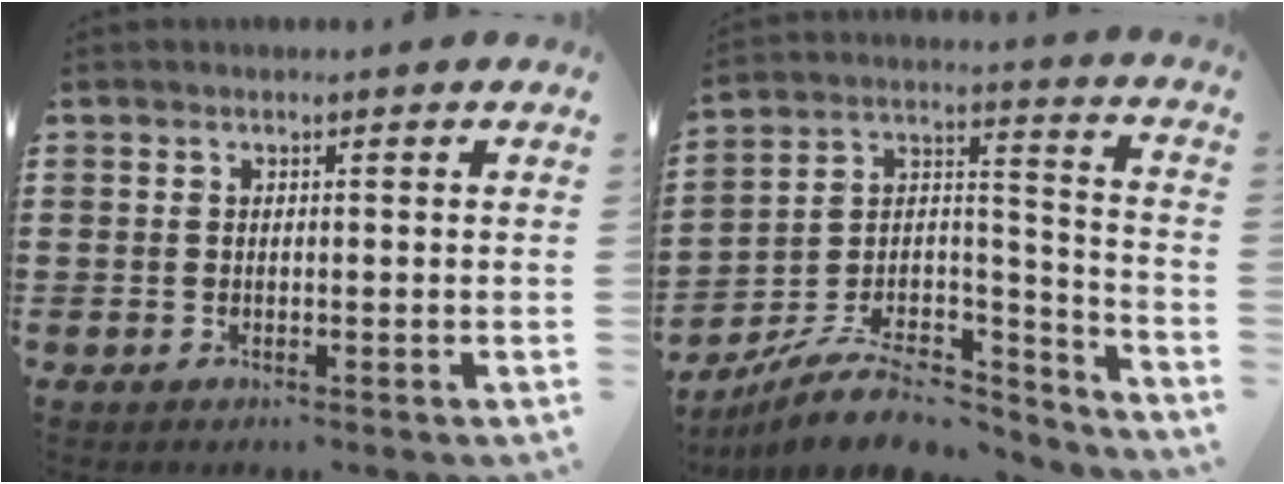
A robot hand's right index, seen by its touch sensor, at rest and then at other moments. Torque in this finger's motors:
{"motor_torque": [0.43, -0.31, 0.00, -0.21]}